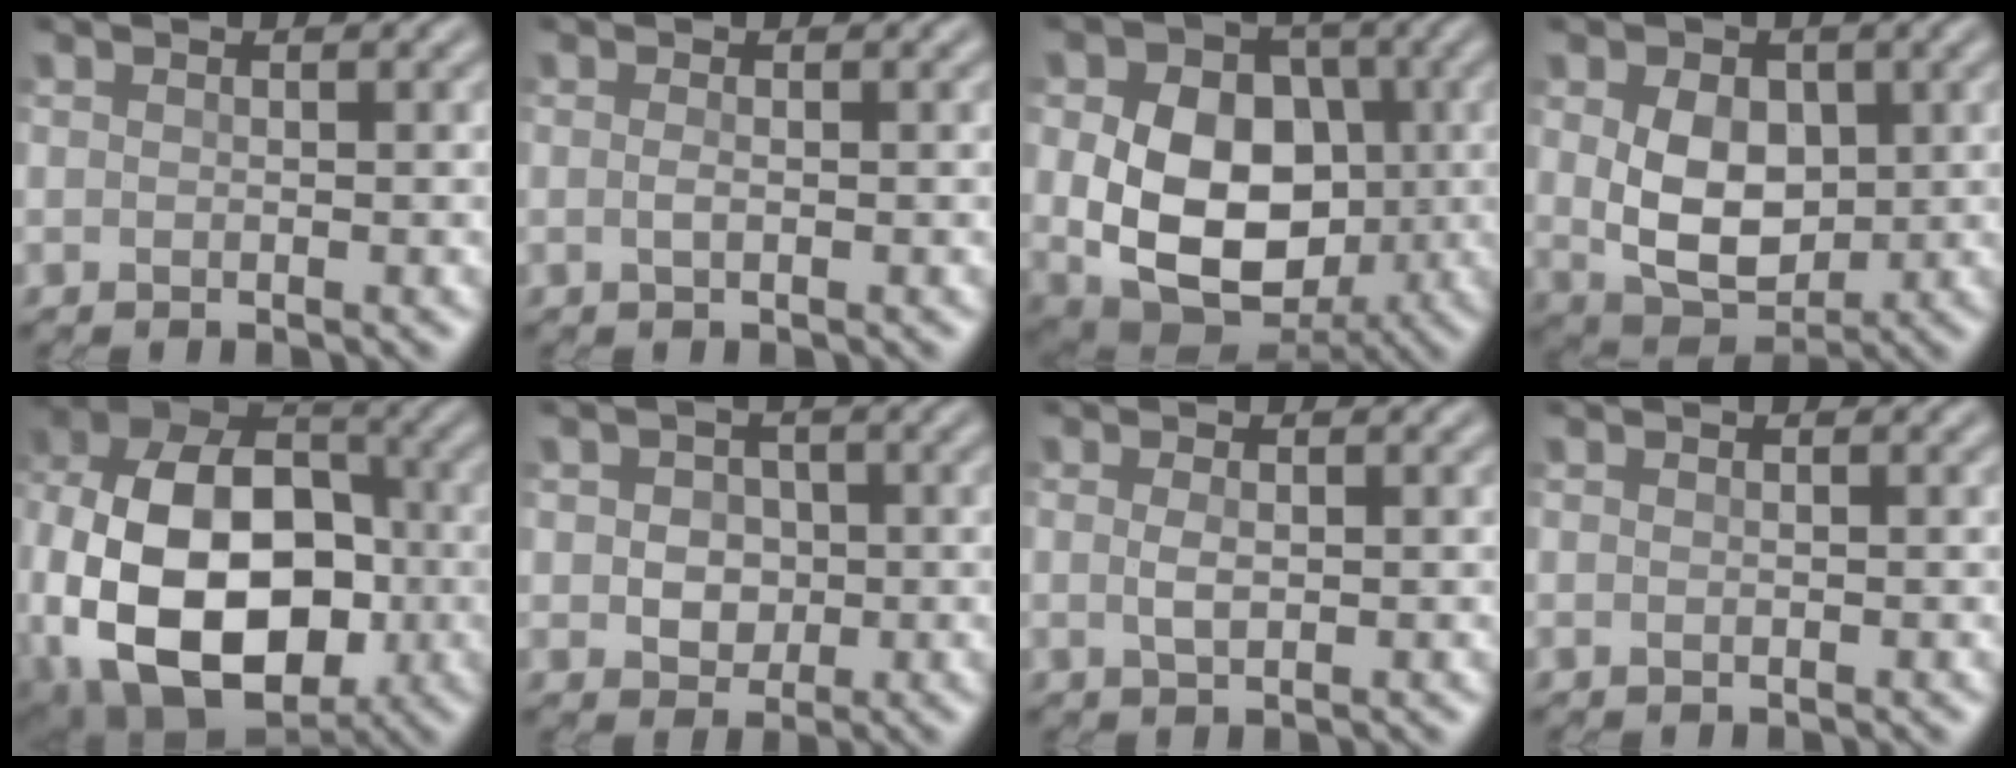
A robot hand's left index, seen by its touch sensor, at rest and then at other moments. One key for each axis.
{"total": 0.8, "fx": -0.1, "fy": 0.2, "fz": 0.7, "tx": -0.017, "ty": -0.001, "tz": -0.003}
{"total": 12.4, "fx": -0.1, "fy": 9.4, "fz": 8.1, "tx": -0.125, "ty": -0.019, "tz": 0.003}
{"total": 6.4, "fx": 0.6, "fy": 4.6, "fz": 4.4, "tx": -0.087, "ty": -0.010, "tz": 0.019}
{"total": 17.8, "fx": -3.0, "fy": 12.3, "fz": 12.5, "tx": -0.221, "ty": -0.026, "tz": -0.034}
{"total": 3.0, "fx": 0.1, "fy": 2.5, "fz": 1.6, "tx": -0.022, "ty": -0.001, "tz": -0.006}
{"total": 1.3, "fx": 0.1, "fy": 0.5, "fz": 1.2, "tx": -0.028, "ty": 0.000, "tz": 0.004}
{"total": 0.0}